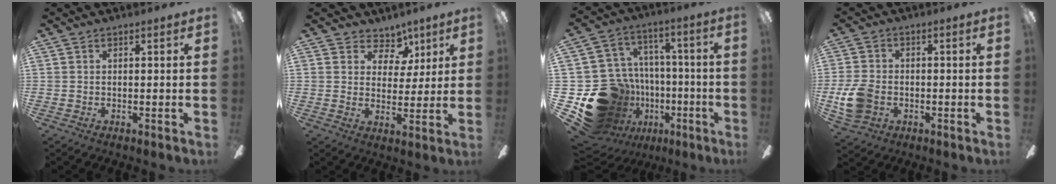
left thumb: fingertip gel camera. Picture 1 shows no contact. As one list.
[{"total": 7.5, "force": [4.6, 5.6, 2.0], "torque": [-0.024, -0.025, 0.084]}, {"total": 24.4, "force": [-10.2, 19.4, 10.7], "torque": [-0.194, 0.038, -0.092]}, {"total": 9.4, "force": [-2.2, 7.2, 5.5], "torque": [-0.121, 0.014, -0.040]}]